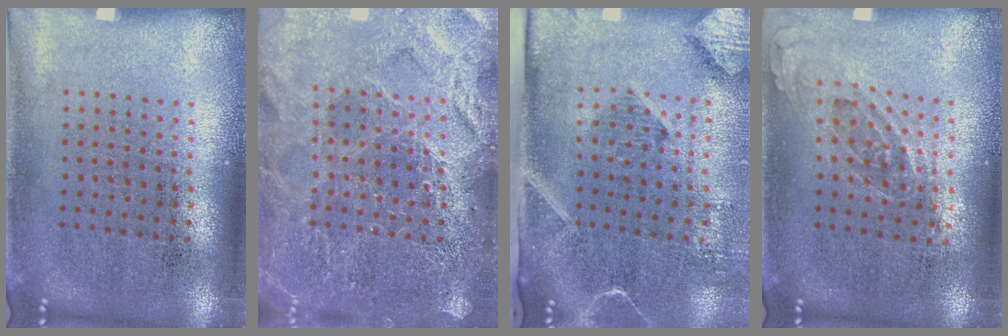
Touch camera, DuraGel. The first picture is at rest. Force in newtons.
{"total": 3.7, "press": 3.7, "slide": 0.4}
{"total": 2.8, "press": 2.1, "slide": 1.9}
{"total": 0.8, "press": 0.6, "slide": 0.5}